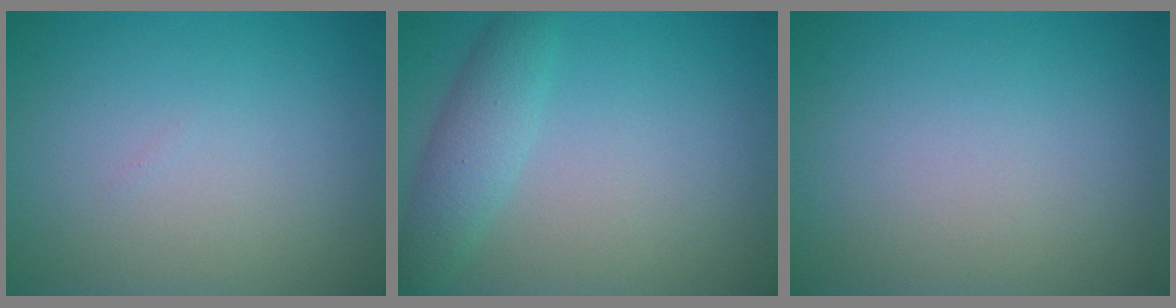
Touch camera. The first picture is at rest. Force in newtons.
{"total": 3.1, "press": 3.1, "slide": 0.1}
{"total": 0.0}